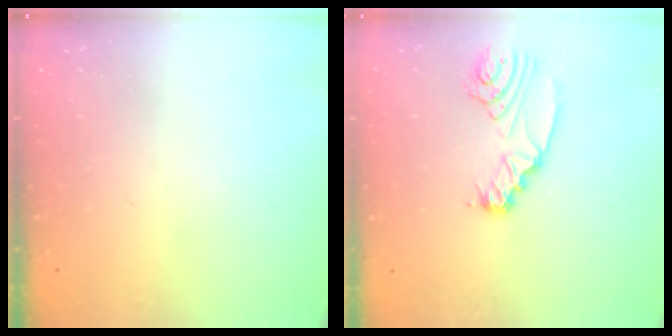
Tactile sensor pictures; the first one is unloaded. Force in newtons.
{"total": 7.6, "press": 7.6, "slide": 0.6}